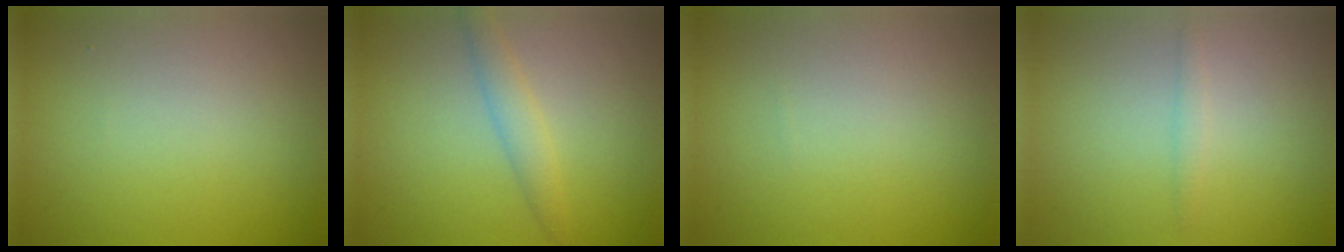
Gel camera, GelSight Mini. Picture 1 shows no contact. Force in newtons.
{"total": 2.1, "press": 2.1, "slide": 0.1}
{"total": 0.0}
{"total": 0.7, "press": 0.7, "slide": 0.0}